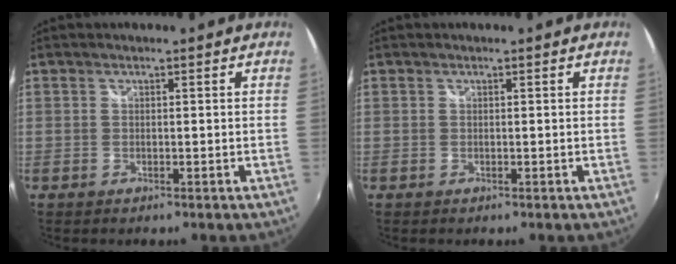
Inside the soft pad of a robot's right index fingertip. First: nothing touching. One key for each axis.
{"total": 0.0}